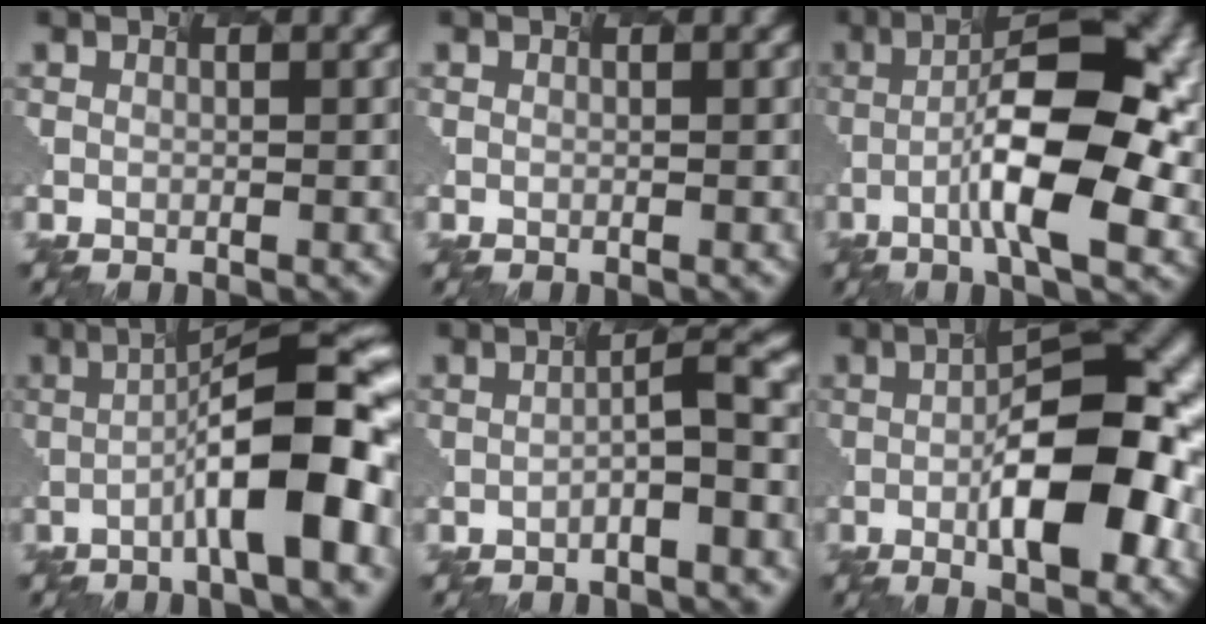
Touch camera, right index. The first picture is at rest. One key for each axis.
{"total": 0.0}
{"total": 10.2, "fx": -2.0, "fy": 2.7, "fz": 9.6, "tx": -0.172, "ty": 0.002, "tz": -0.030}
{"total": 9.5, "fx": -2.3, "fy": 1.2, "fz": 9.2, "tx": -0.145, "ty": 0.009, "tz": -0.034}
{"total": 3.0, "fx": -1.3, "fy": -0.2, "fz": 2.7, "tx": -0.052, "ty": 0.015, "tz": -0.024}
{"total": 9.1, "fx": -1.4, "fy": 2.6, "fz": 8.6, "tx": -0.146, "ty": -0.005, "tz": -0.016}